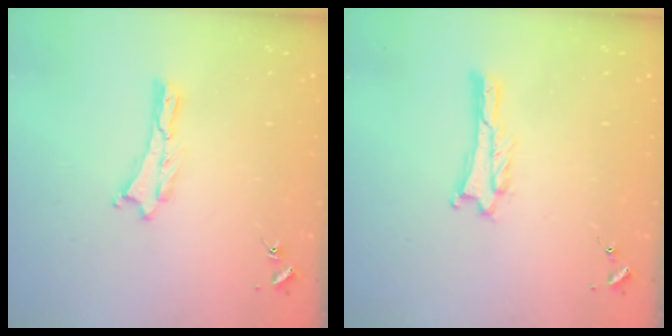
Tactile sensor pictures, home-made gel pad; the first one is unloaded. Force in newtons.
{"total": 1.0, "press": 1.0, "slide": 0.1}